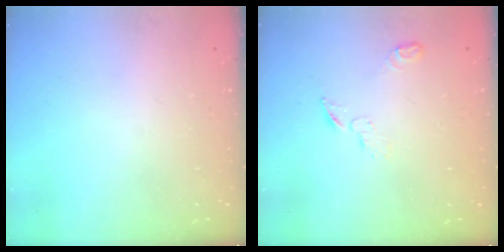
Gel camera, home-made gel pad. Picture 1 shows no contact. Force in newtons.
{"total": 4.6, "press": 4.5, "slide": 0.5}